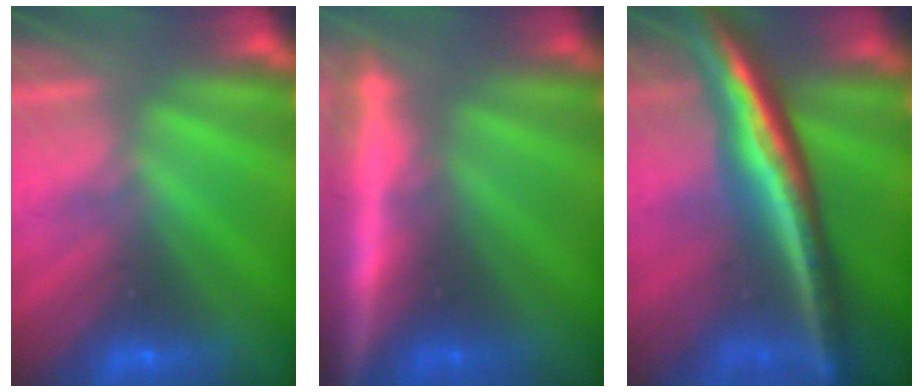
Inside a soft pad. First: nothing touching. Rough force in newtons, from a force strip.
{"total": 9.0}
{"total": 7.2}